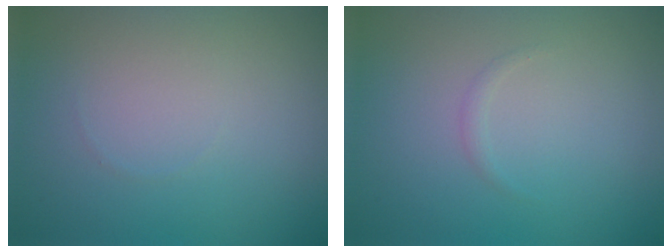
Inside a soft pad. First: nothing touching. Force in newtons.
{"total": 0.5, "press": 0.5, "slide": 0.0}